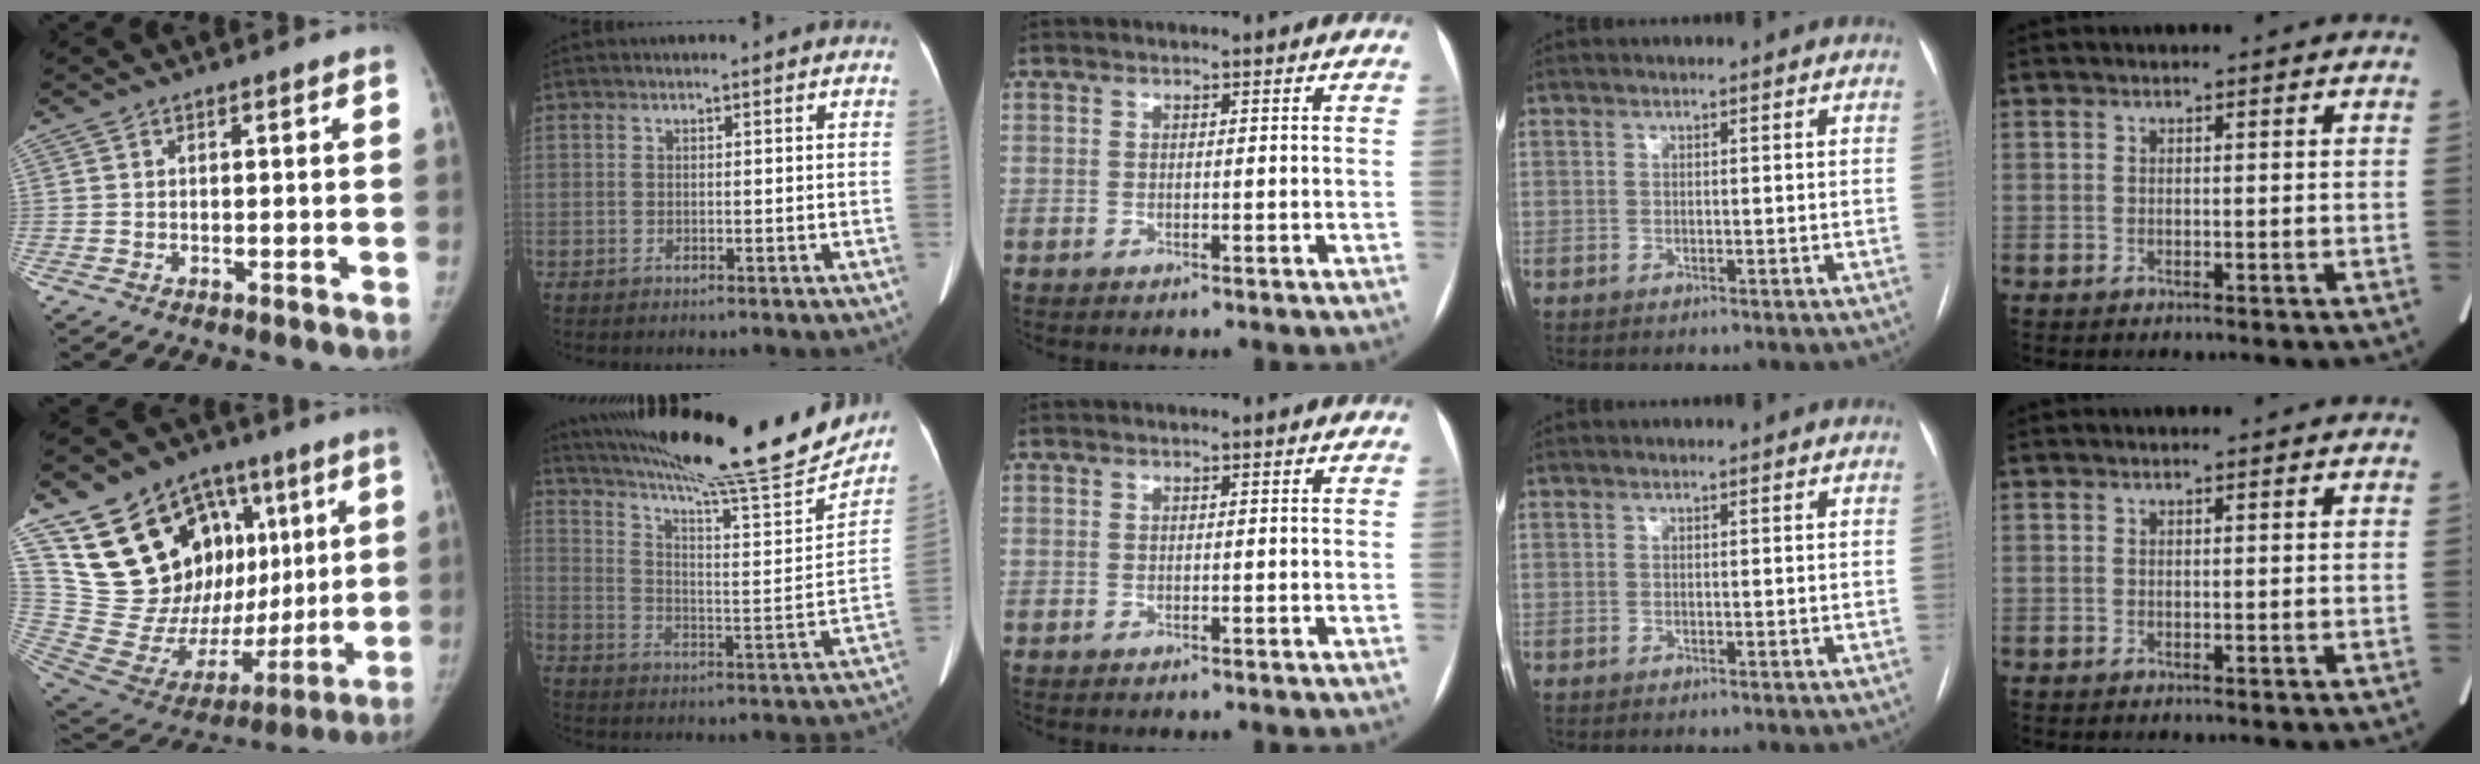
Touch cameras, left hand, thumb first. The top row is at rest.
{"thumb": {"total": 27.3, "force": [9.6, 18.9, 17.3], "torque": [-0.221, 0.017, 0.185]}, "index": {"total": 25.4, "force": [22.3, 0.8, 12.1], "torque": [-0.204, -0.035, 0.317]}}